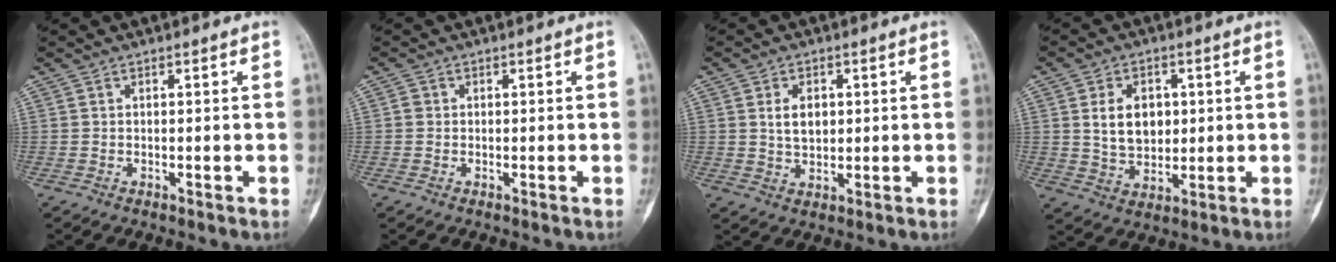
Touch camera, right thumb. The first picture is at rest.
{"total": 1.0, "force": [0.0, 0.9, 0.3], "torque": [-0.002, 0.003, -0.002]}
{"total": 4.9, "force": [1.1, 3.3, 3.5], "torque": [-0.043, -0.005, 0.022]}
{"total": 8.7, "force": [1.7, 6.2, 5.9], "torque": [-0.069, -0.011, 0.036]}